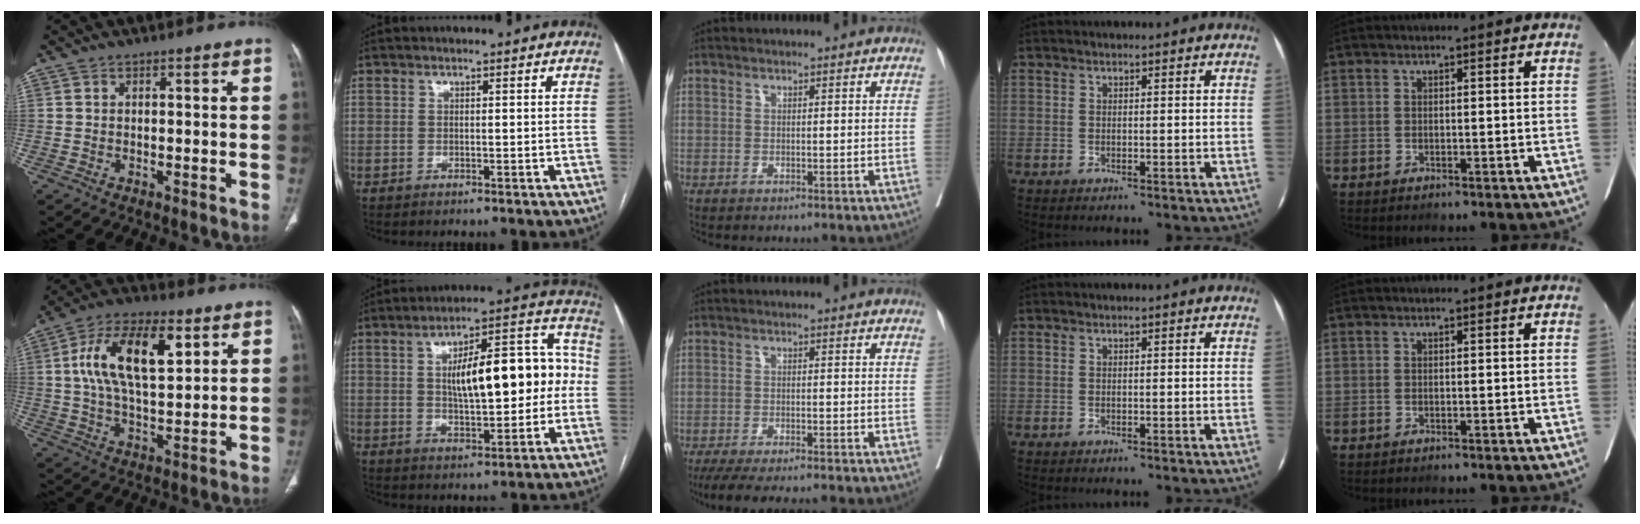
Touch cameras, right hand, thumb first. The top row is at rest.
{"thumb": {"total": 16.5, "force": [5.2, 7.7, 13.6], "torque": [-0.234, 0.000, 0.091]}, "index": {"total": 15.9, "force": [0.8, 5.5, 15.0], "torque": [-0.217, 0.045, 0.017]}, "middle": {"total": 11.2, "force": [-9.9, 0.7, 5.3], "torque": [-0.064, -0.018, -0.142]}}